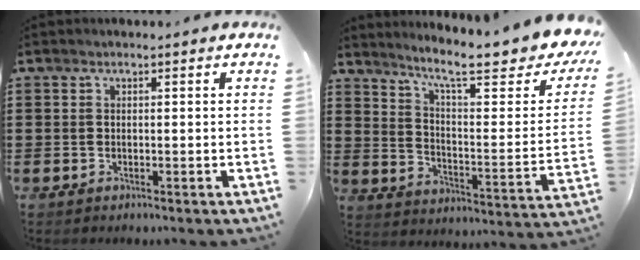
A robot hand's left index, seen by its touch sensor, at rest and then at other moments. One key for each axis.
{"total": 10.3, "fx": 7.8, "fy": 1.2, "fz": 6.5, "tx": -0.125, "ty": -0.059, "tz": 0.120}